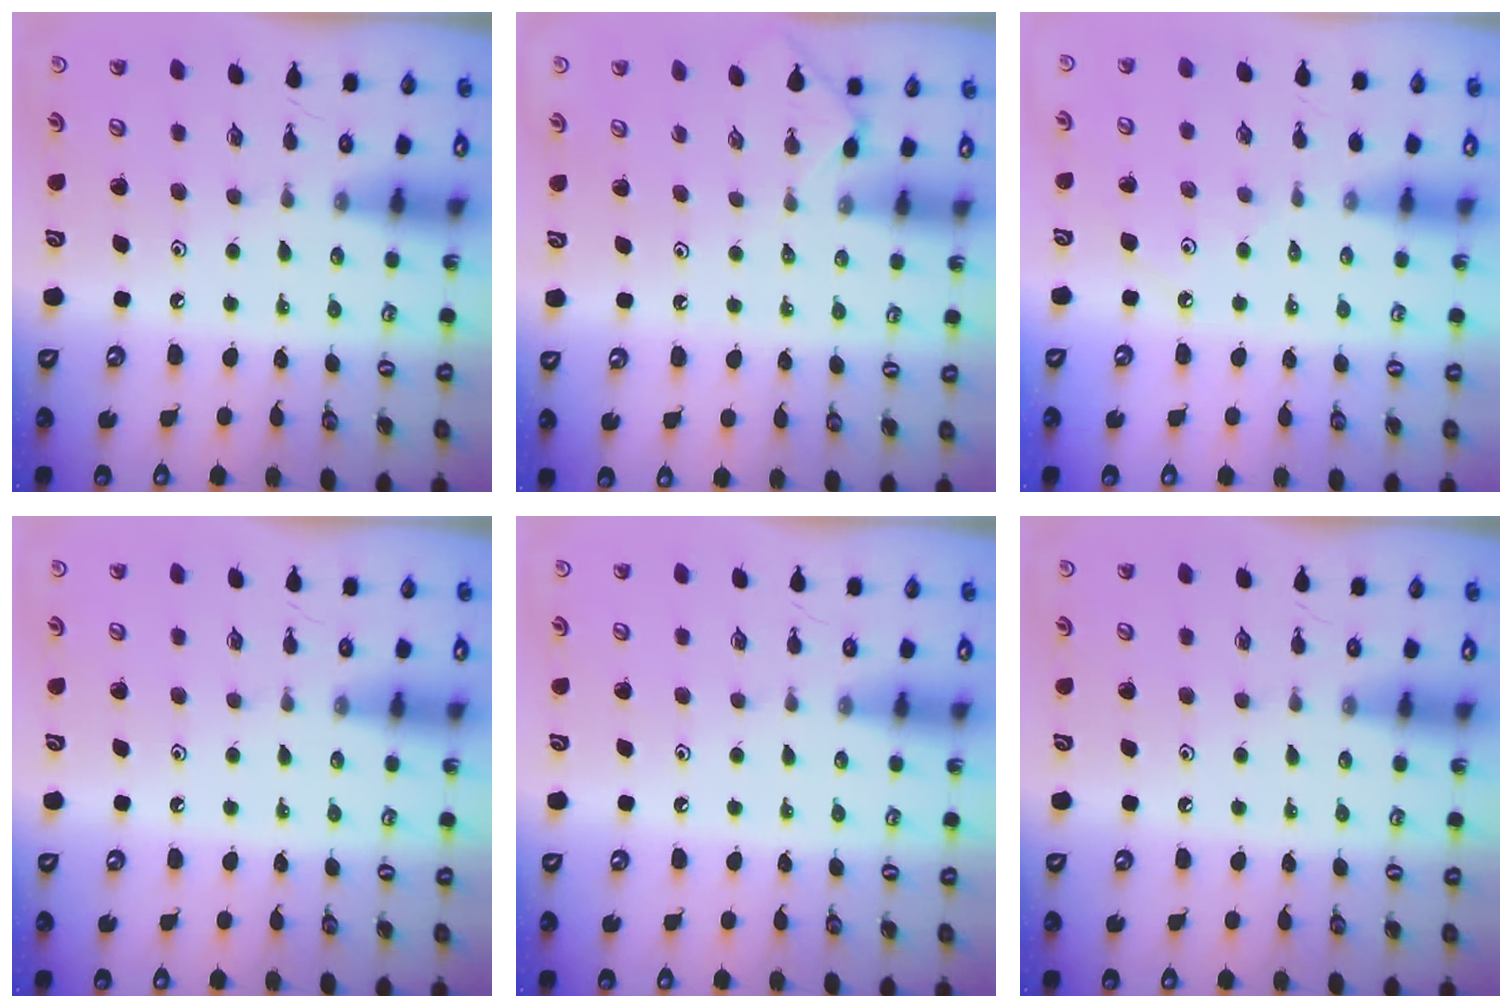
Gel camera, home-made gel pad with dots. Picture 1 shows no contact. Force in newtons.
{"total": 2.4, "press": 2.4, "slide": 0.5}
{"total": 2.1, "press": 2.1, "slide": 0.4}
{"total": 0.0}
{"total": 0.0}
{"total": 0.0}